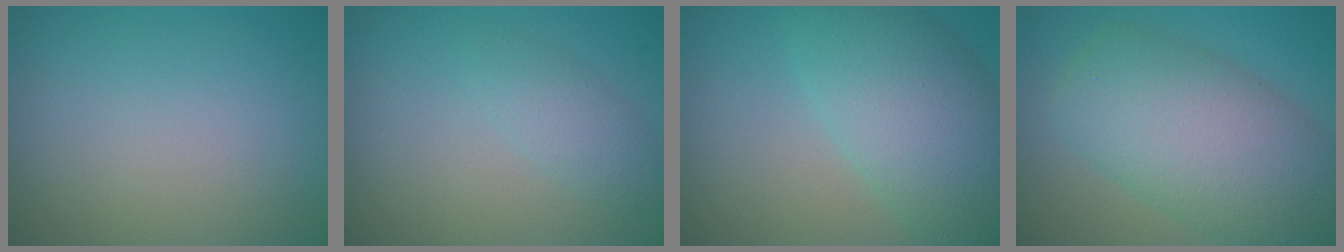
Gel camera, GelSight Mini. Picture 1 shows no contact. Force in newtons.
{"total": 1.9, "press": 1.9, "slide": 0.1}
{"total": 8.0, "press": 8.0, "slide": 0.2}
{"total": 10.0, "press": 10.0, "slide": 0.5}